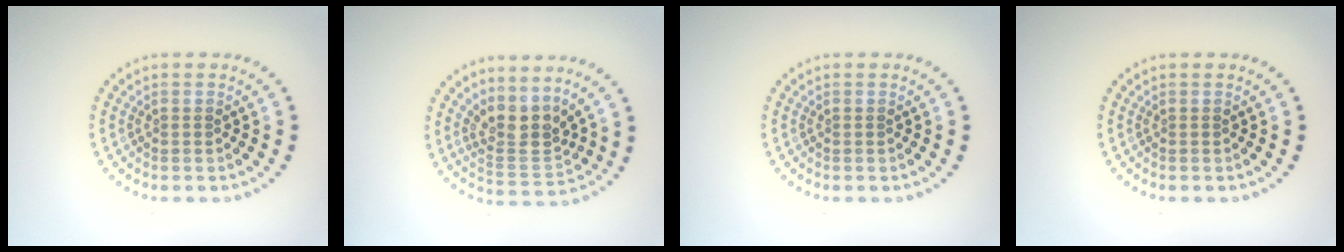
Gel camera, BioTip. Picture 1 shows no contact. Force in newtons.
{"total": 3.3, "press": 2.5, "slide": 2.1}
{"total": 0.0}
{"total": 0.0}